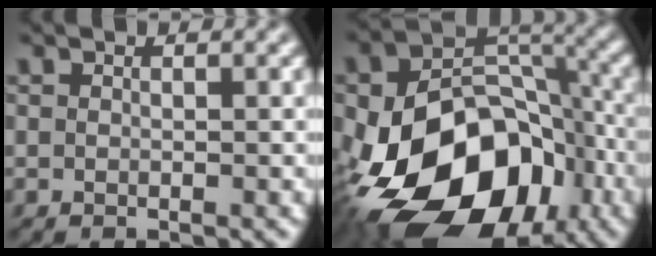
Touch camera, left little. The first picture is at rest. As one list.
[{"total": 19.3, "force": [-8.4, 12.8, 11.7], "torque": [-0.206, -0.013, -0.138]}]